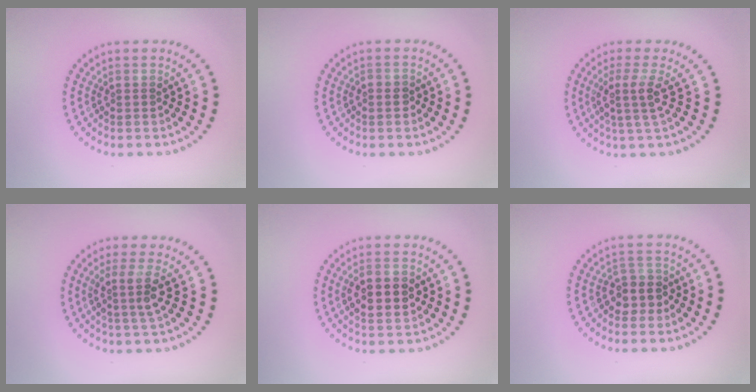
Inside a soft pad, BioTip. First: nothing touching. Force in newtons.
{"total": 0.6, "press": 0.6, "slide": 0.2}
{"total": 2.7, "press": 2.0, "slide": 1.8}
{"total": 2.7, "press": 2.0, "slide": 1.8}
{"total": 3.5, "press": 3.5, "slide": 0.4}
{"total": 2.6, "press": 2.2, "slide": 1.3}